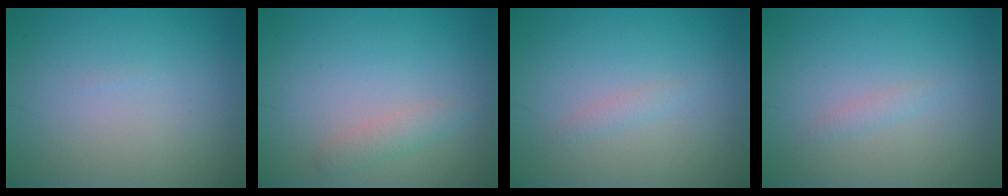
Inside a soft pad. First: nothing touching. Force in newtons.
{"total": 1.5, "press": 1.5, "slide": 0.0}
{"total": 0.8, "press": 0.8, "slide": 0.0}
{"total": 0.8, "press": 0.8, "slide": 0.0}